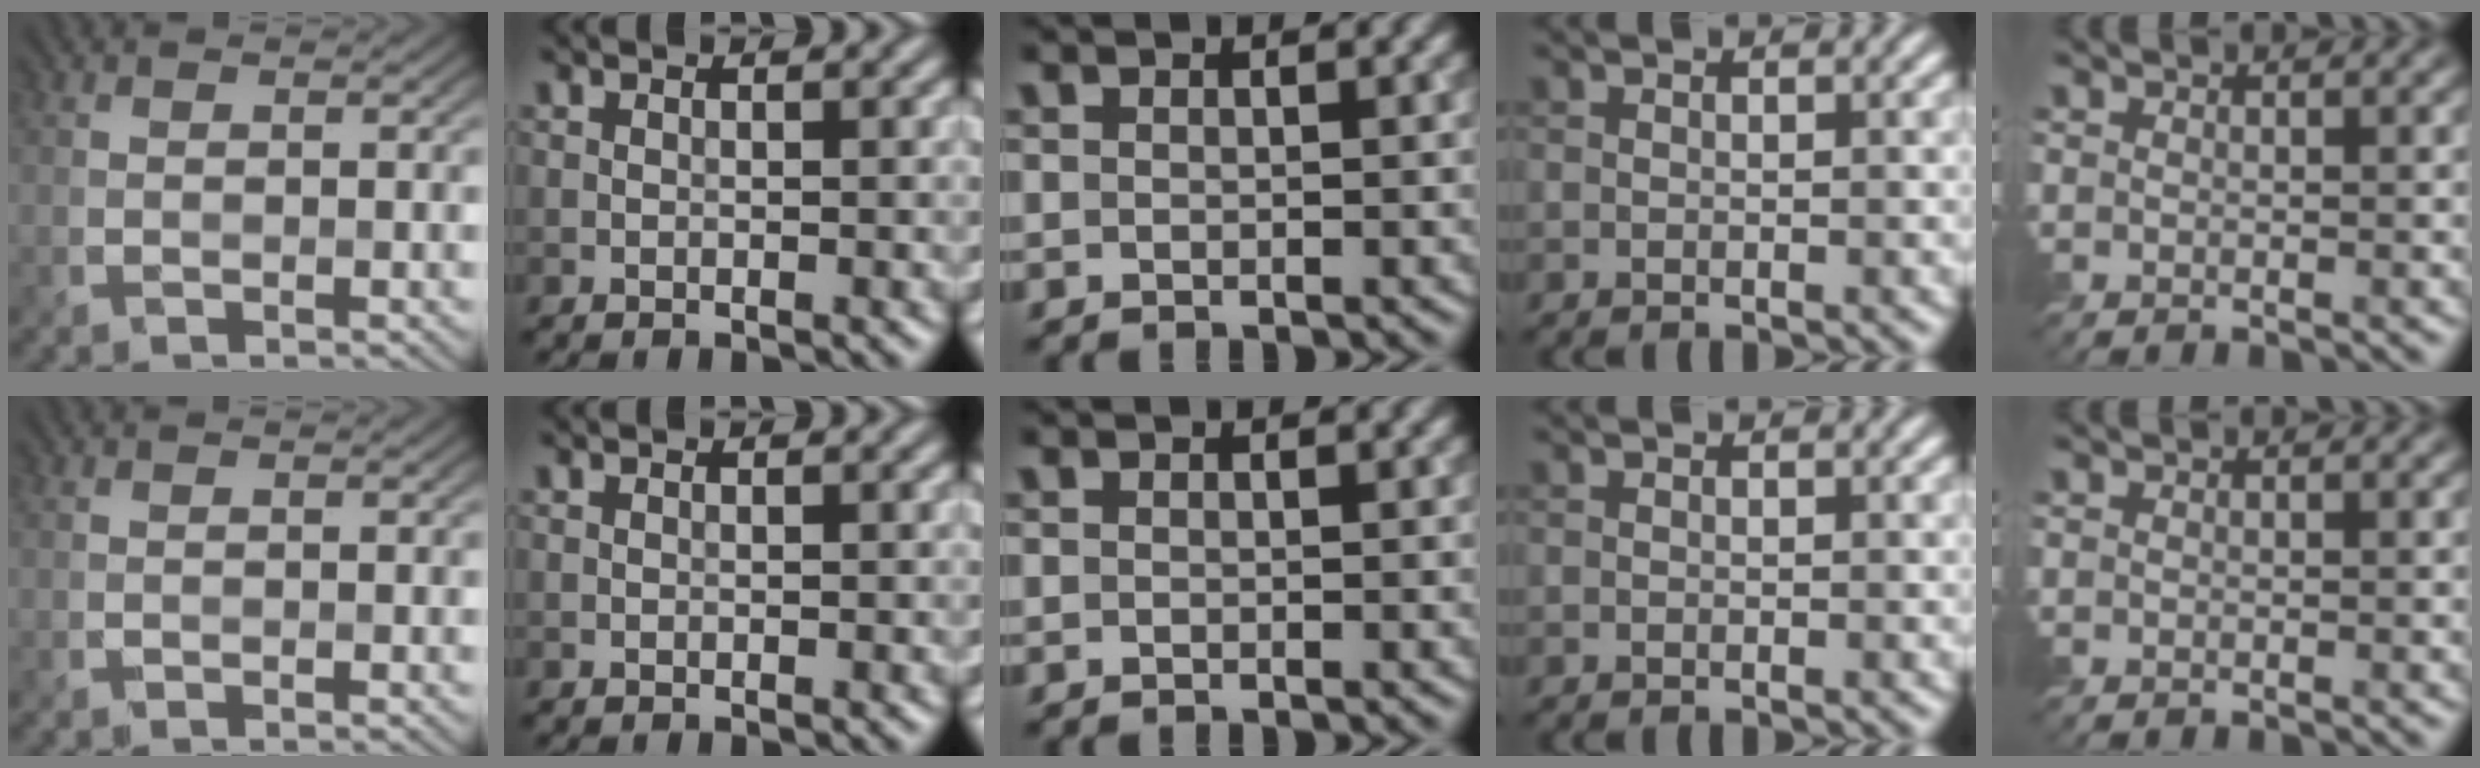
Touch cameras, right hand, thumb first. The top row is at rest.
{}